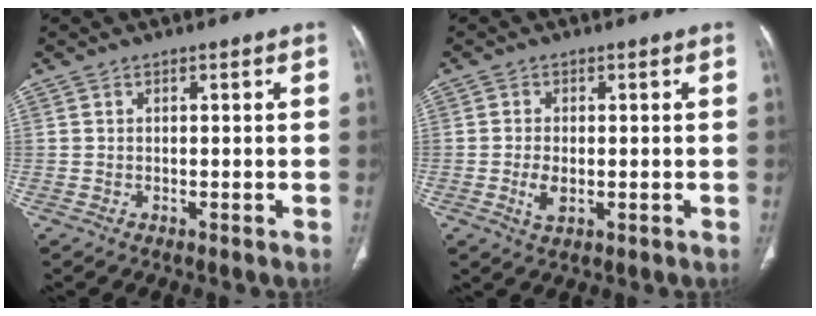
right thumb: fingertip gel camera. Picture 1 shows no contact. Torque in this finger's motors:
{"motor_torque": [-0.29, 0.18, 0.28, 0.28, 0.12]}